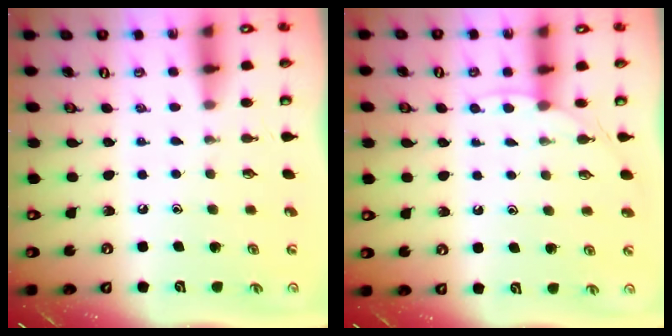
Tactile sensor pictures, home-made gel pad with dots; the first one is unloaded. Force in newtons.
{"total": 4.8, "press": 4.7, "slide": 0.5}